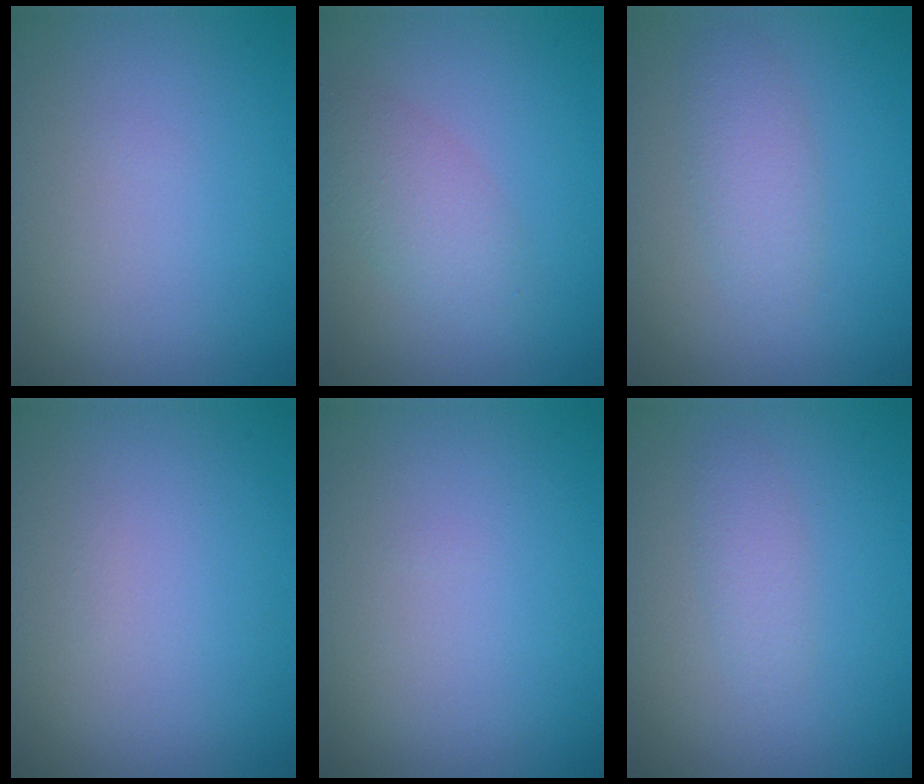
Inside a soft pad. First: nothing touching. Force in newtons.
{"total": 2.8, "press": 2.8, "slide": 0.1}
{"total": 2.3, "press": 2.3, "slide": 0.0}
{"total": 0.0}
{"total": 0.0}
{"total": 1.4, "press": 1.4, "slide": 0.1}